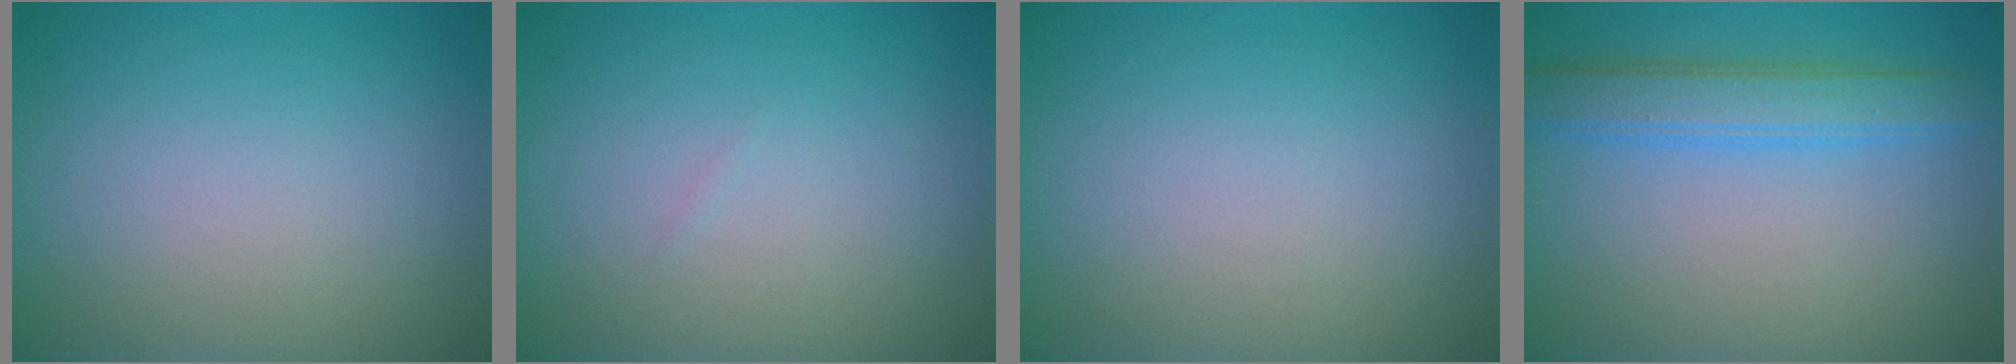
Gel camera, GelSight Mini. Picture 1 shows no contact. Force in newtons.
{"total": 0.0}
{"total": 0.0}
{"total": 3.8, "press": 3.8, "slide": 0.1}